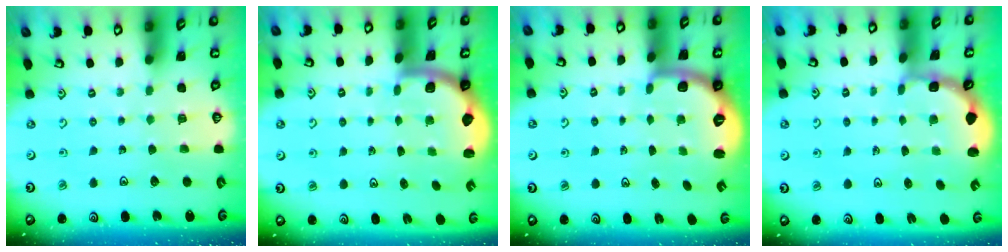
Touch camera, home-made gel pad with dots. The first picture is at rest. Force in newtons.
{"total": 2.0, "press": 1.9, "slide": 0.5}
{"total": 2.7, "press": 1.8, "slide": 2.0}
{"total": 2.0, "press": 1.6, "slide": 1.1}